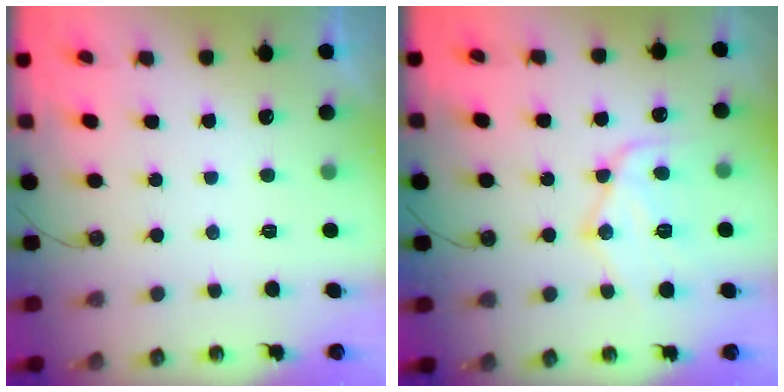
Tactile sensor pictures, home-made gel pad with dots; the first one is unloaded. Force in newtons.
{"total": 13.4, "press": 13.4, "slide": 1.1}